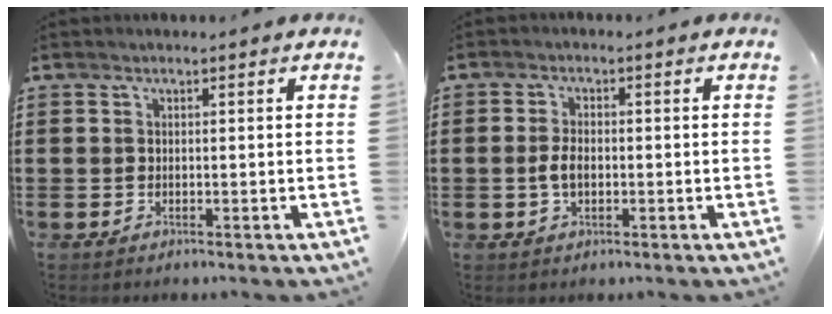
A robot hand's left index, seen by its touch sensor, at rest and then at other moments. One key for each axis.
{"total": 3.1, "fx": -0.3, "fy": 1.7, "fz": 2.6, "tx": -0.066, "ty": -0.002, "tz": -0.010}